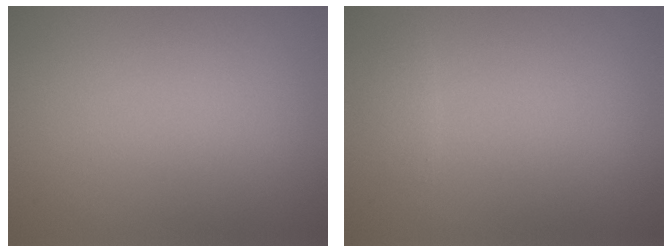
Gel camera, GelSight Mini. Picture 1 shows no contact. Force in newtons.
{"total": 0.6, "press": 0.6, "slide": 0.0}